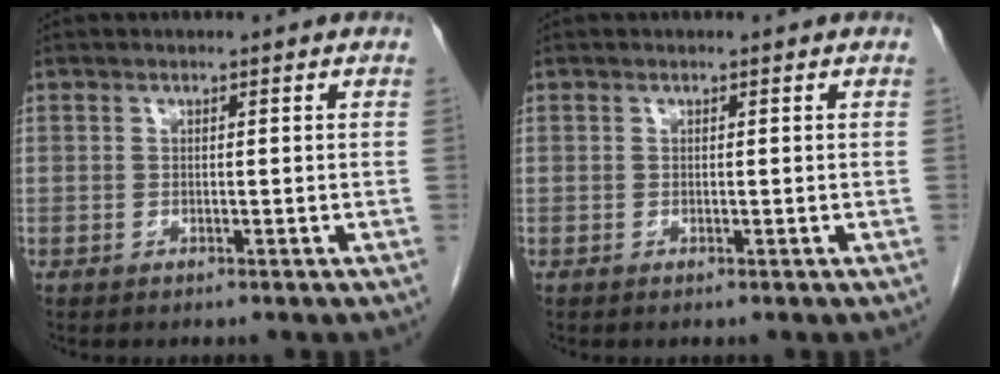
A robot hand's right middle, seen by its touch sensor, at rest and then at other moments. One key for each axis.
{"total": 0.0}